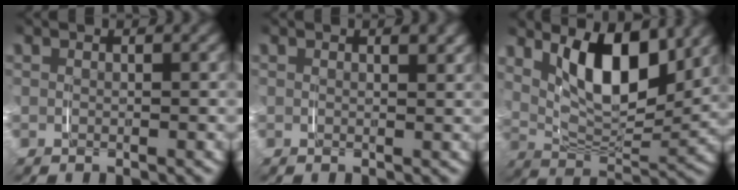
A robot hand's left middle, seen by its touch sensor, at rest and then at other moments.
{"total": 0.6, "force": [0.5, 0.0, 0.3], "torque": [0.000, -0.001, 0.007]}
{"total": 9.0, "force": [3.8, 4.4, 6.9], "torque": [-0.125, -0.005, 0.059]}